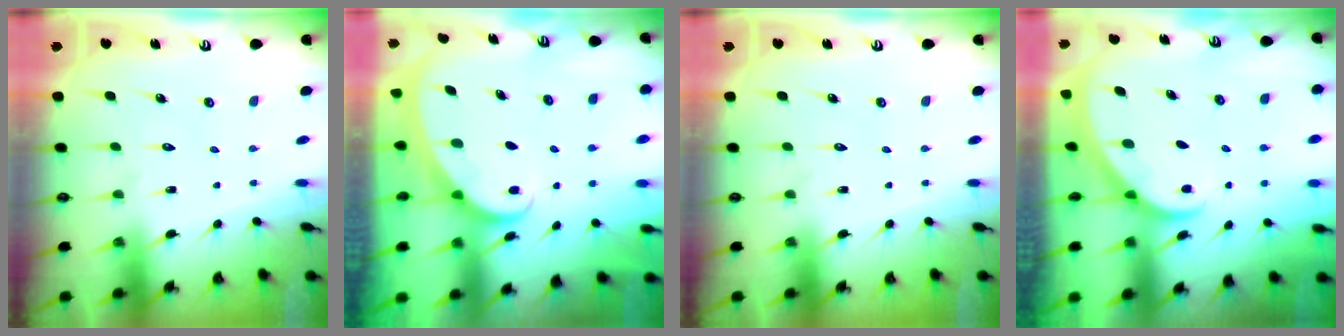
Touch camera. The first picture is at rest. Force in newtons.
{"total": 2.1, "press": 2.1, "slide": 0.0}
{"total": 0.0}
{"total": 2.0, "press": 2.0, "slide": 0.1}